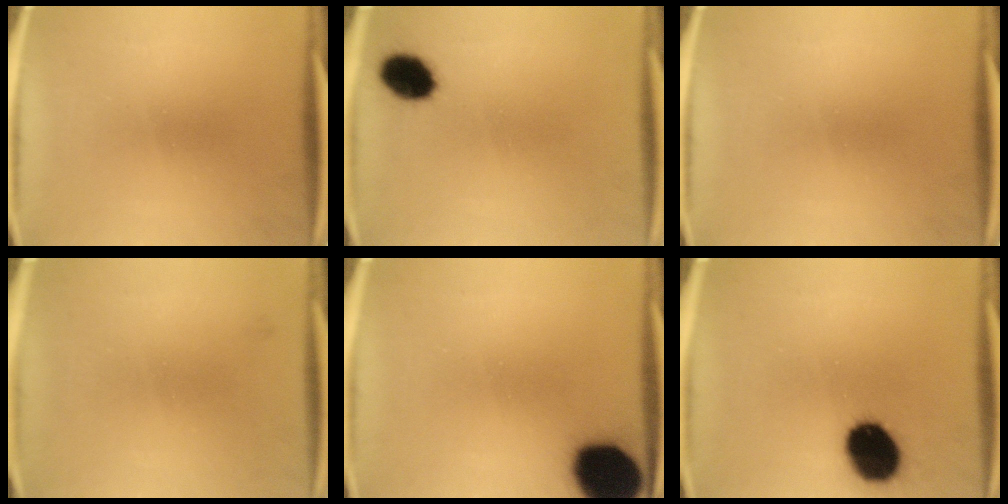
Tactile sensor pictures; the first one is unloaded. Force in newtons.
{"total": 8.0}
{"total": 0.0}
{"total": 1.1}
{"total": 18.7}
{"total": 15.0}